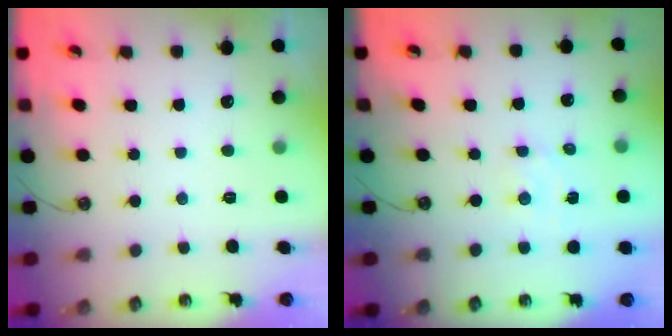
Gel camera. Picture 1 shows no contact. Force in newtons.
{"total": 2.6, "press": 2.6, "slide": 0.4}